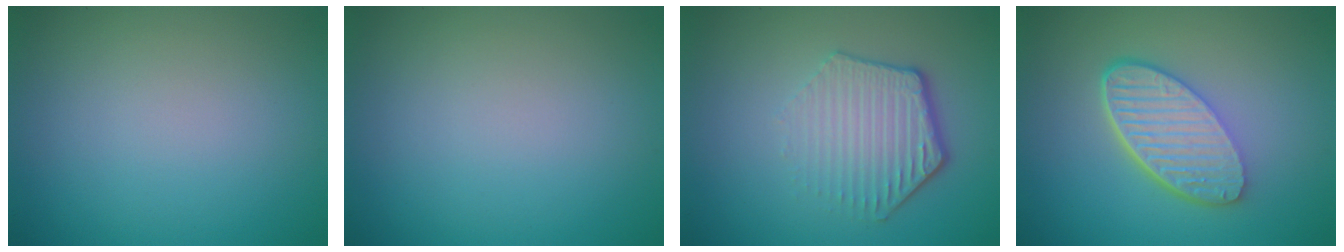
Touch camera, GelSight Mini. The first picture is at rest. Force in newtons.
{"total": 0.0}
{"total": 4.3, "press": 3.3, "slide": 2.7}
{"total": 6.1, "press": 4.4, "slide": 4.2}